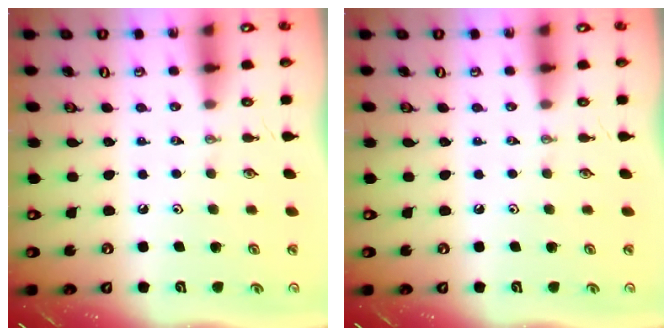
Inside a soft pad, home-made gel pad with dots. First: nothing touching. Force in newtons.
{"total": 0.0}